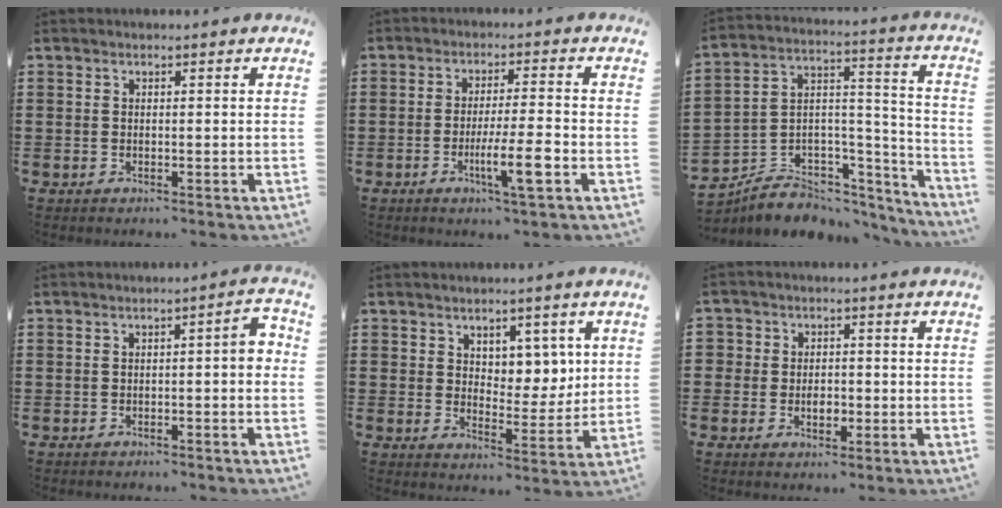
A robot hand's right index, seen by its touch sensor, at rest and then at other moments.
{"total": 7.7, "force": [-2.8, 0.8, 7.1], "torque": [-0.134, -0.015, -0.053]}
{"total": 5.0, "force": [-4.0, 3.0, 0.2], "torque": [-0.009, -0.004, -0.071]}
{"total": 2.7, "force": [-0.7, 0.4, 2.5], "torque": [-0.036, 0.001, -0.019]}
{"total": 5.3, "force": [3.3, 3.7, 1.8], "torque": [-0.037, -0.003, 0.056]}
{"total": 2.8, "force": [-0.5, 2.5, 1.1], "torque": [-0.030, 0.007, -0.014]}